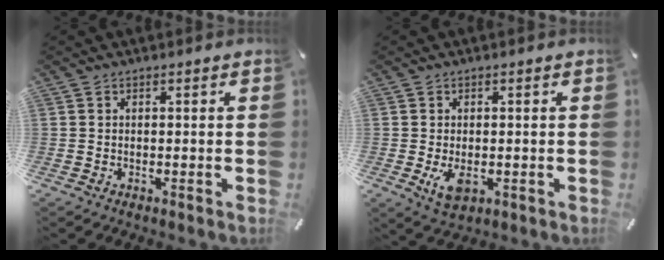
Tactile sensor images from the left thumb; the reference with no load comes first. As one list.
[{"total": 4.5, "force": [-0.7, 2.8, 3.4], "torque": [-0.076, -0.008, -0.016]}]